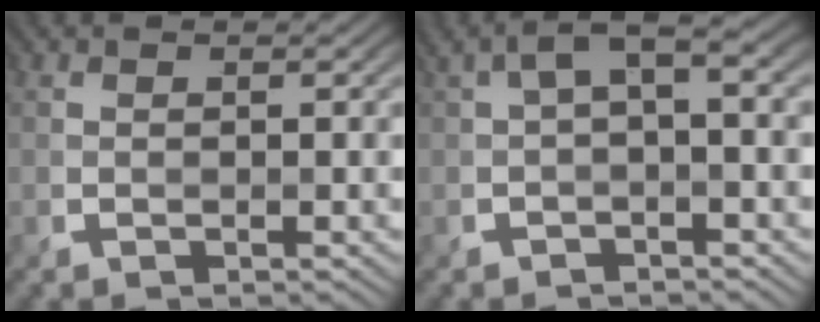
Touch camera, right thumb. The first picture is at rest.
{"total": 4.0, "force": [0.7, 1.3, 3.7], "torque": [-0.071, 0.013, 0.011]}